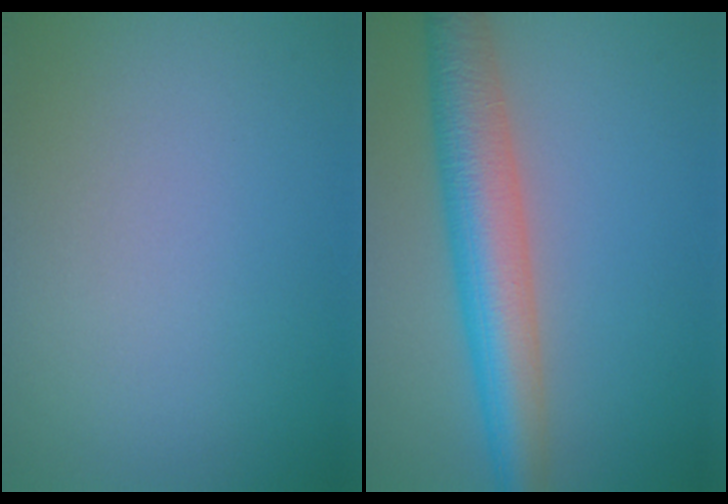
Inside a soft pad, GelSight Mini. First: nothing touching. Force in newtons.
{"total": 7.2, "press": 7.2, "slide": 0.1}